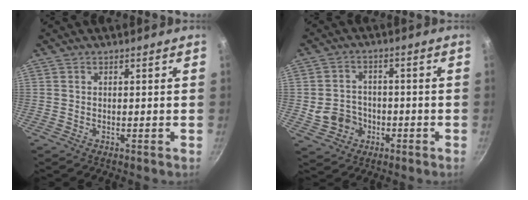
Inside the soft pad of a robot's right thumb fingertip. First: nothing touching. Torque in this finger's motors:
{"motor_torque": [0.20, 0.15, -0.15, 0.00, 0.00]}